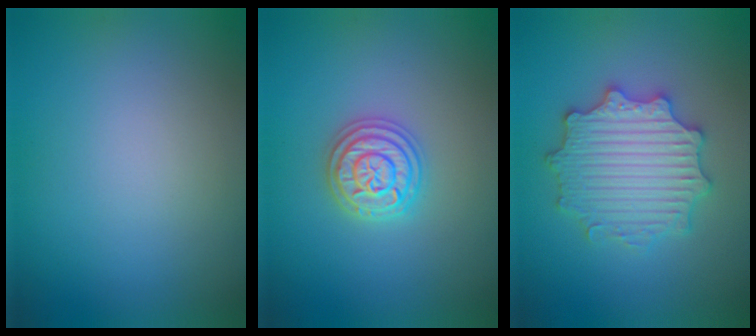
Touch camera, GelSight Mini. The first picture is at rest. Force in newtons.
{"total": 3.7, "press": 3.7, "slide": 0.6}
{"total": 5.5, "press": 5.4, "slide": 1.0}